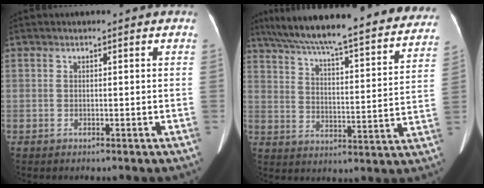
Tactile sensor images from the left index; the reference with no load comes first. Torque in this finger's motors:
{"motor_torque": [0.85, -1.29, 0.36, 0.14]}